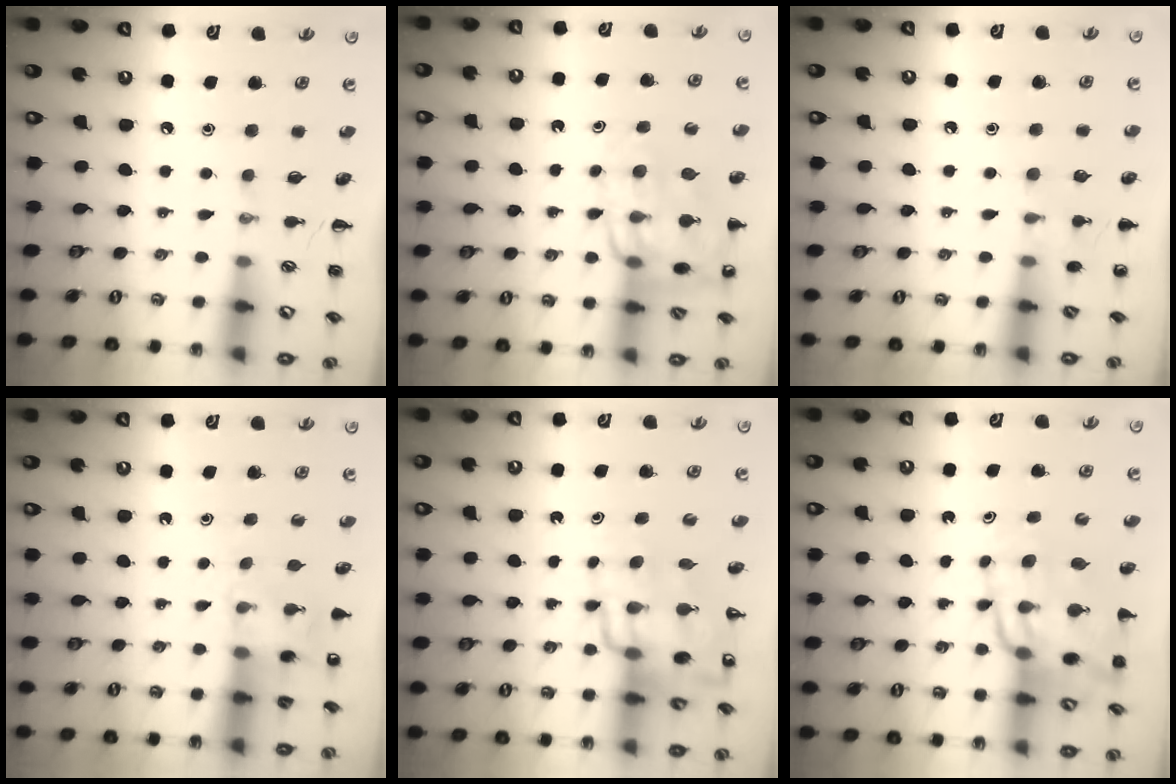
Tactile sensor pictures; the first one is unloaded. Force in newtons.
{"total": 14.4, "press": 14.2, "slide": 2.7}
{"total": 6.3, "press": 6.0, "slide": 1.9}
{"total": 5.7, "press": 5.6, "slide": 1.3}
{"total": 14.4, "press": 13.8, "slide": 3.9}
{"total": 15.5, "press": 14.9, "slide": 4.3}